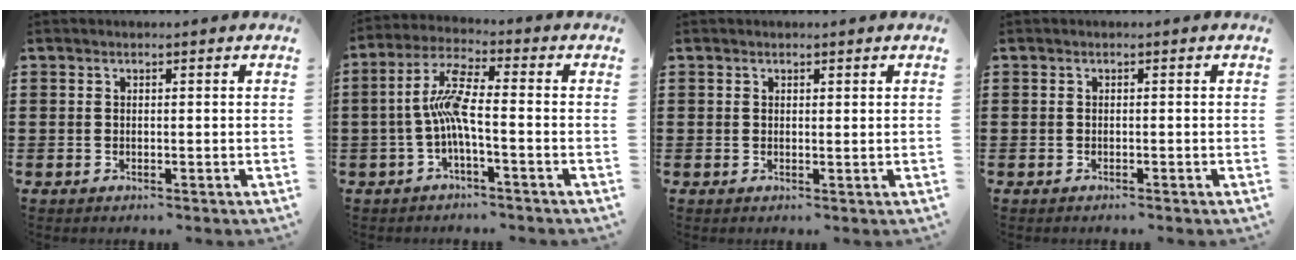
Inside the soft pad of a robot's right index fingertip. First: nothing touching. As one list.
[{"total": 7.2, "force": [-1.6, 1.3, 6.9], "torque": [-0.152, -0.005, -0.038]}, {"total": 0.0}, {"total": 0.5, "force": [-0.5, -0.2, 0.1], "torque": [-0.003, -0.004, -0.010]}]